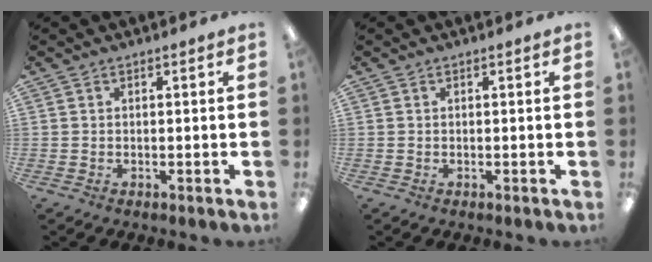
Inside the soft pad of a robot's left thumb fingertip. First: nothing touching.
{"total": 0.0}